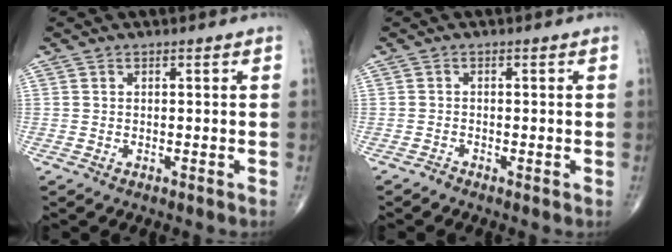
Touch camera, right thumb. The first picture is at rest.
{"total": 0.6, "force": [-0.5, 0.2, 0.4], "torque": [-0.004, -0.001, -0.013]}